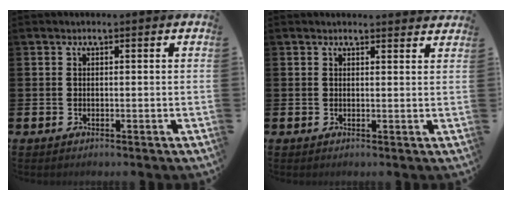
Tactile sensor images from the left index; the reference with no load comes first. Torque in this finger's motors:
{"motor_torque": [0.95, -1.19, 0.18, 0.03]}